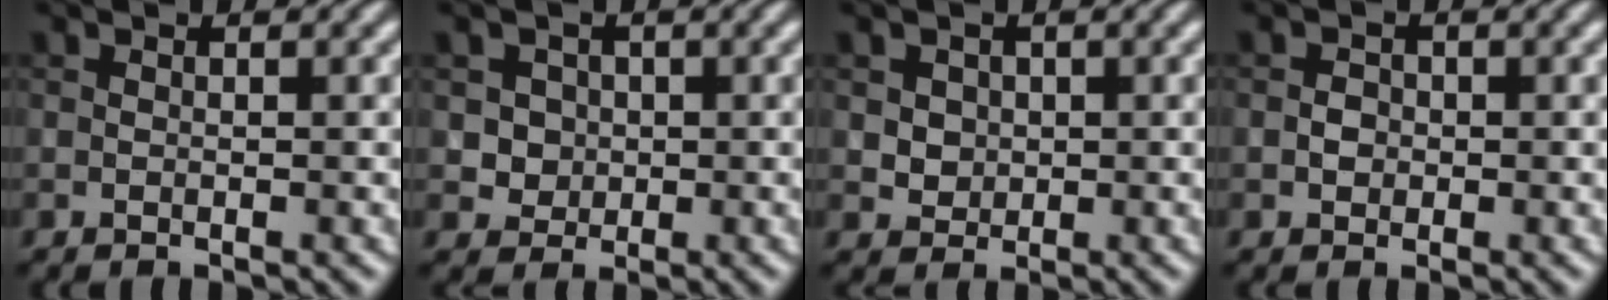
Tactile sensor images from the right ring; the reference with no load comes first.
{"total": 2.6, "force": [0.6, 2.4, 0.9], "torque": [-0.008, 0.003, 0.019]}
{"total": 2.3, "force": [0.7, 2.0, 1.0], "torque": [-0.020, 0.005, 0.025]}
{"total": 1.1, "force": [-0.2, 1.0, 0.4], "torque": [-0.004, 0.000, -0.007]}